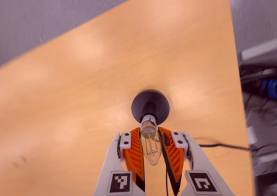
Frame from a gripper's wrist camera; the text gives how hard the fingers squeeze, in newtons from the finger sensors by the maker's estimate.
{"total": 17.8, "left": 16.6, "right": 18.9}